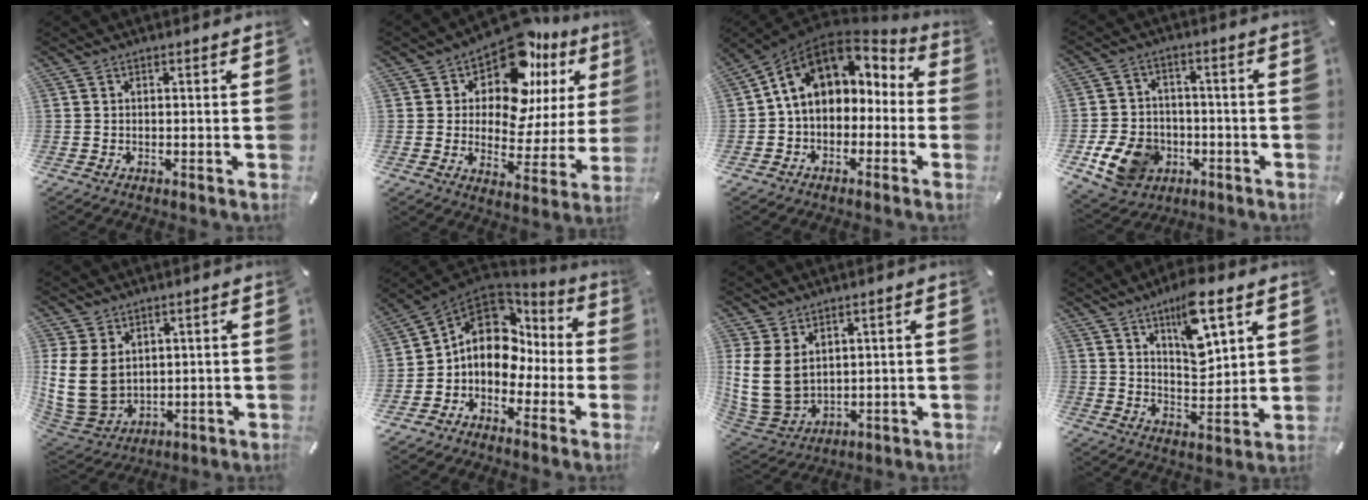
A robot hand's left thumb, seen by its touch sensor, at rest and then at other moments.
{"total": 15.7, "force": [10.5, 8.2, 8.4], "torque": [-0.132, -0.086, 0.182]}
{"total": 10.8, "force": [3.9, 8.4, 5.7], "torque": [-0.112, -0.014, 0.072]}
{"total": 12.1, "force": [-4.3, 9.7, 5.9], "torque": [-0.121, 0.029, -0.073]}
{"total": 14.2, "force": [1.9, 11.4, 8.2], "torque": [-0.203, -0.009, 0.037]}
{"total": 11.4, "force": [1.1, 9.5, 6.2], "torque": [-0.136, -0.011, 0.020]}
{"total": 12.8, "force": [2.5, 10.0, 7.6], "torque": [-0.187, -0.015, 0.047]}
{"total": 12.0, "force": [7.5, 4.4, 8.3], "torque": [-0.121, -0.044, 0.126]}